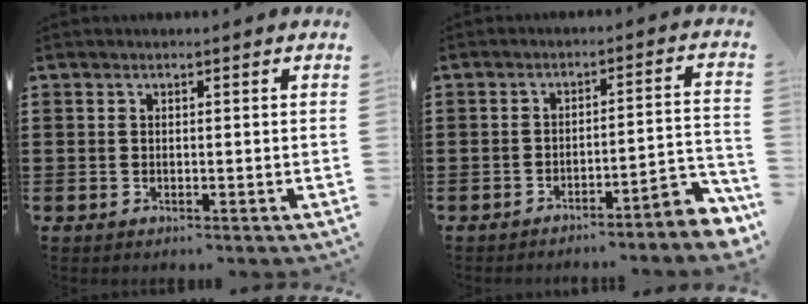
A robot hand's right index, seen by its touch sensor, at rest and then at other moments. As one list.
[{"total": 4.1, "force": [-3.8, 0.0, 1.6], "torque": [-0.031, -0.008, -0.079]}]